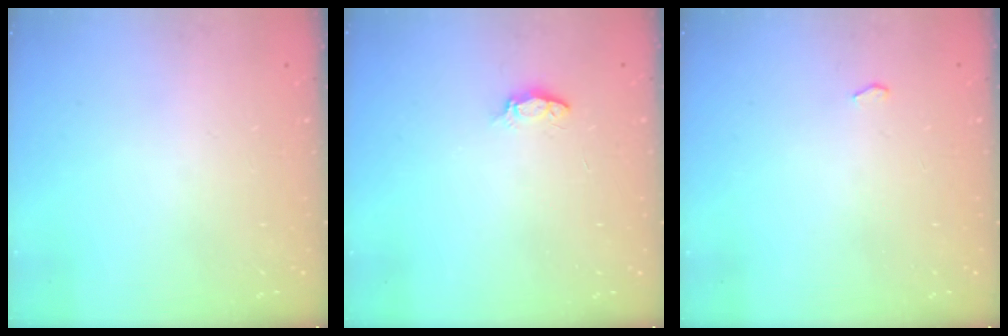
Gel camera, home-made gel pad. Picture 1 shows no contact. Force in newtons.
{"total": 3.1, "press": 3.1, "slide": 0.4}
{"total": 2.6, "press": 2.0, "slide": 1.7}